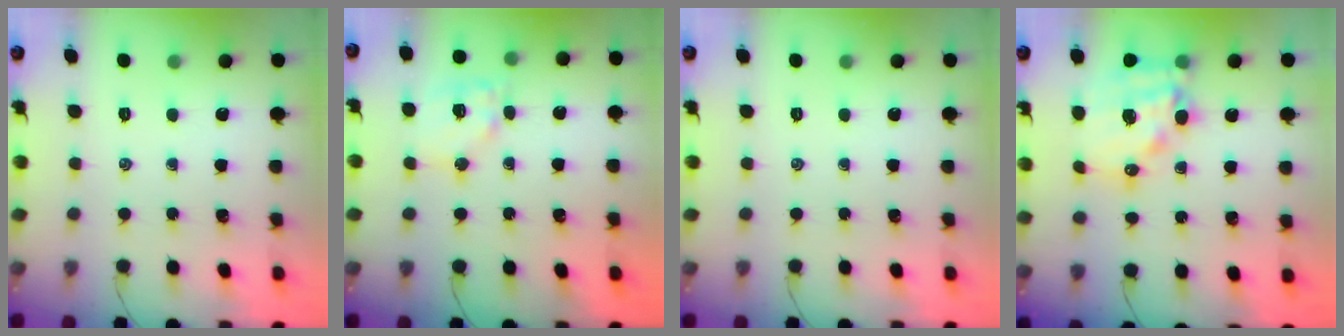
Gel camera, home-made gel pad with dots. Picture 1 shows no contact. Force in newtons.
{"total": 10.7, "press": 10.6, "slide": 1.5}
{"total": 0.0}
{"total": 15.0, "press": 14.6, "slide": 3.2}